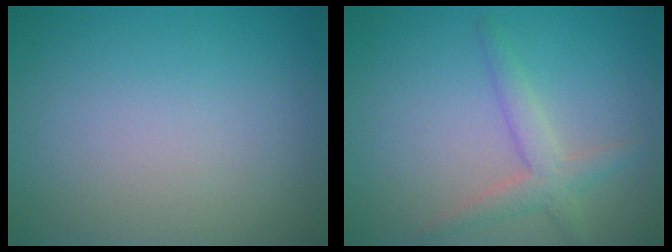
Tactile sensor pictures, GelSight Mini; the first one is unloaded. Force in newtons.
{"total": 2.6, "press": 2.6, "slide": 0.2}